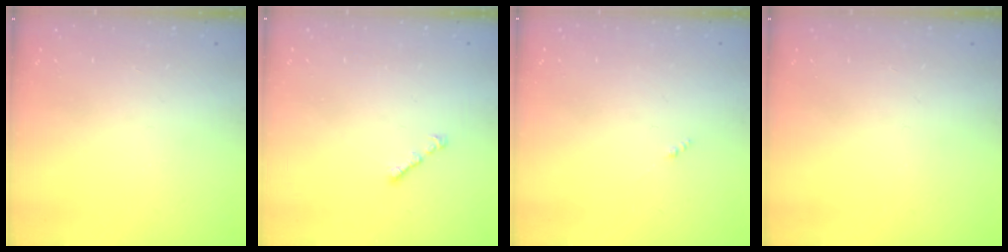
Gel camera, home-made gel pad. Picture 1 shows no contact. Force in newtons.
{"total": 0.9, "press": 0.8, "slide": 0.5}
{"total": 0.0}
{"total": 0.0}